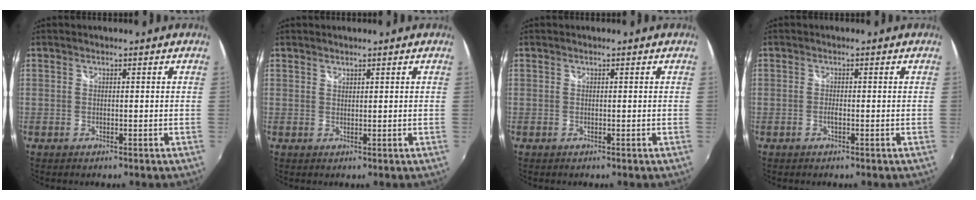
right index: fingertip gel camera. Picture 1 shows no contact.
{"total": 0.7, "force": [0.7, 0.2, 0.0], "torque": [0.002, 0.000, 0.014]}
{"total": 0.0}
{"total": 1.0, "force": [-0.4, 0.3, 0.9], "torque": [-0.019, 0.000, -0.009]}